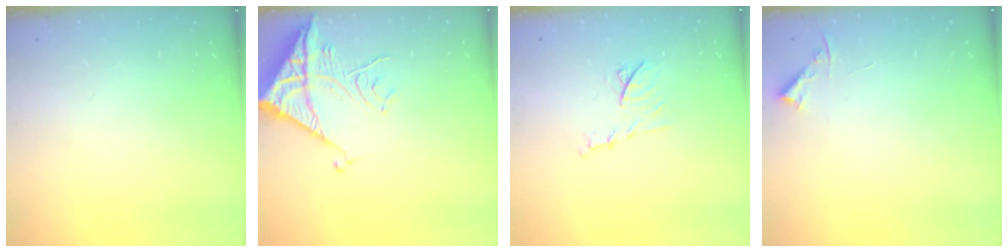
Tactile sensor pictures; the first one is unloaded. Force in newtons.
{"total": 13.7, "press": 13.6, "slide": 1.1}
{"total": 9.4, "press": 9.4, "slide": 0.1}
{"total": 3.8, "press": 3.8, "slide": 0.6}